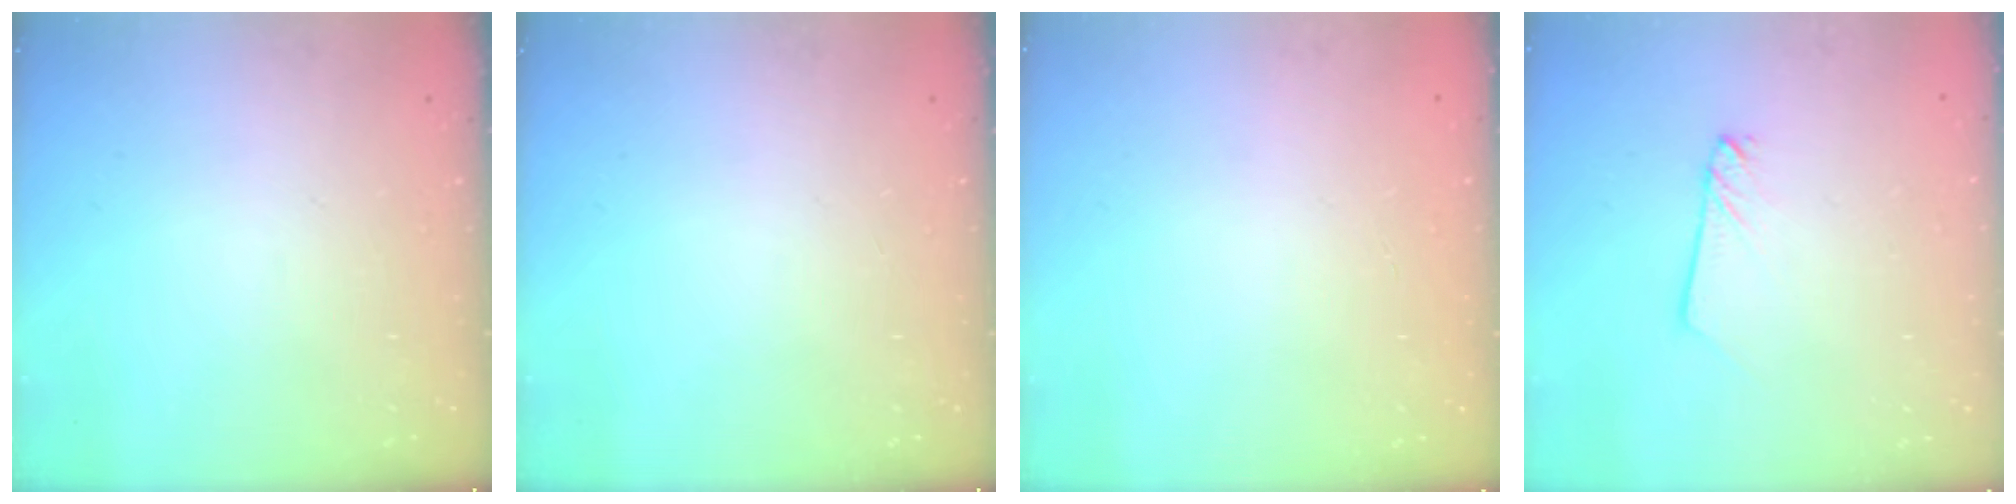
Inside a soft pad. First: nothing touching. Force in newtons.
{"total": 0.0}
{"total": 0.0}
{"total": 2.1, "press": 2.1, "slide": 0.2}